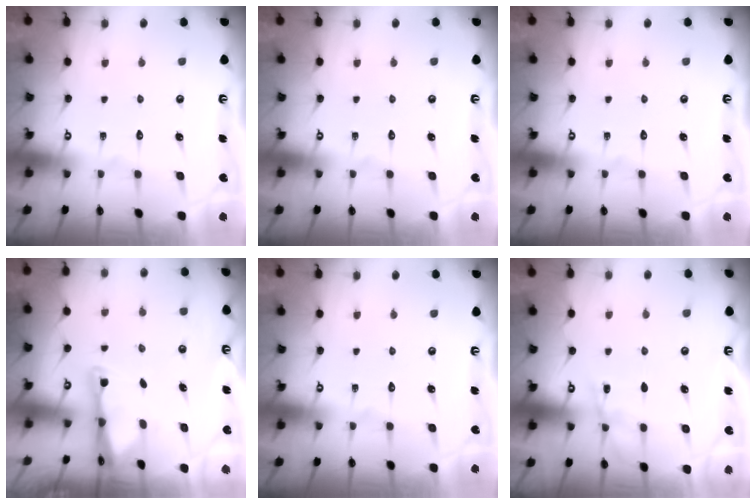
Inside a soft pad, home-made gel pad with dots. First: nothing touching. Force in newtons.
{"total": 0.0}
{"total": 0.0}
{"total": 1.9, "press": 1.9, "slide": 0.4}
{"total": 0.0}
{"total": 4.5, "press": 4.5, "slide": 0.4}